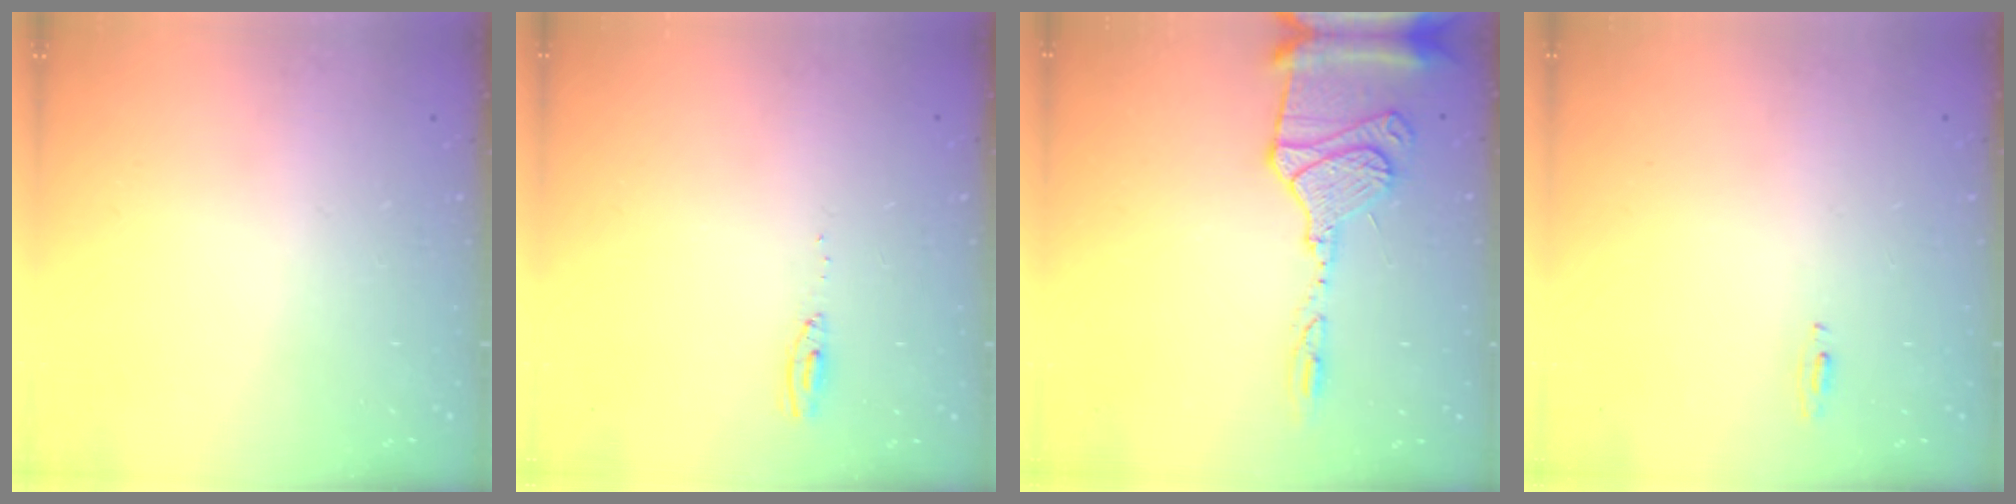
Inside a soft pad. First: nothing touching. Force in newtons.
{"total": 4.6, "press": 4.4, "slide": 1.3}
{"total": 14.7, "press": 14.6, "slide": 1.8}
{"total": 3.8, "press": 2.8, "slide": 2.6}